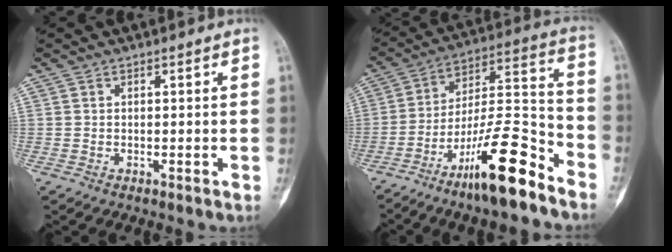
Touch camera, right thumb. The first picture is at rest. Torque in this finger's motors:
{"motor_torque": [0.48, 0.28, 1.64, -1.14, 0.12]}